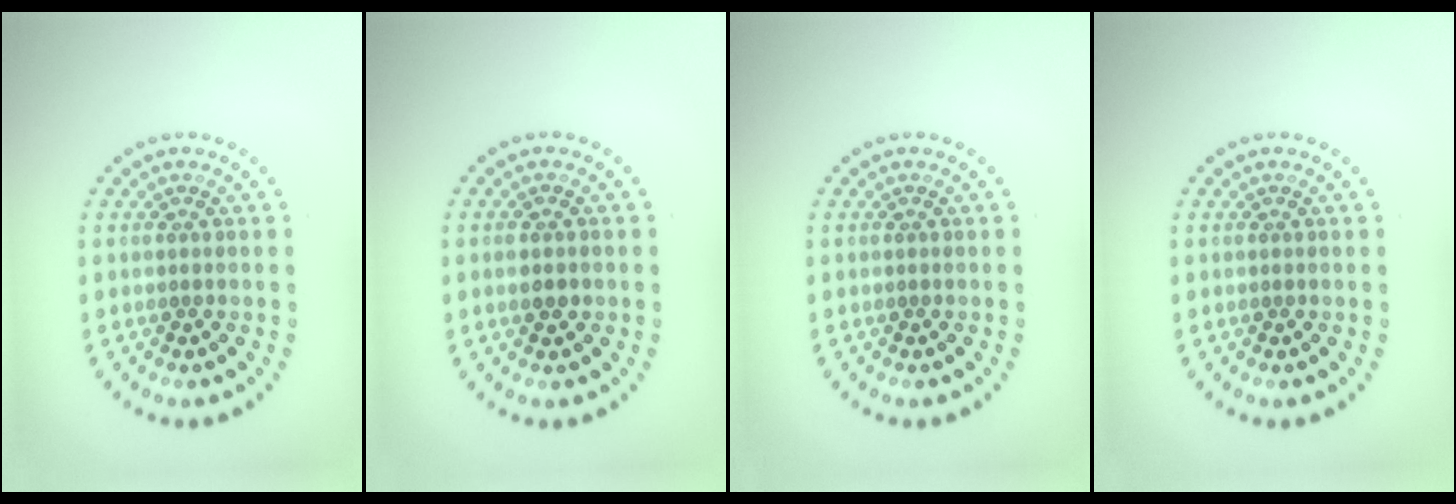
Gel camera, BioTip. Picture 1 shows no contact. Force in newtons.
{"total": 1.9, "press": 1.9, "slide": 0.2}
{"total": 0.0}
{"total": 0.0}